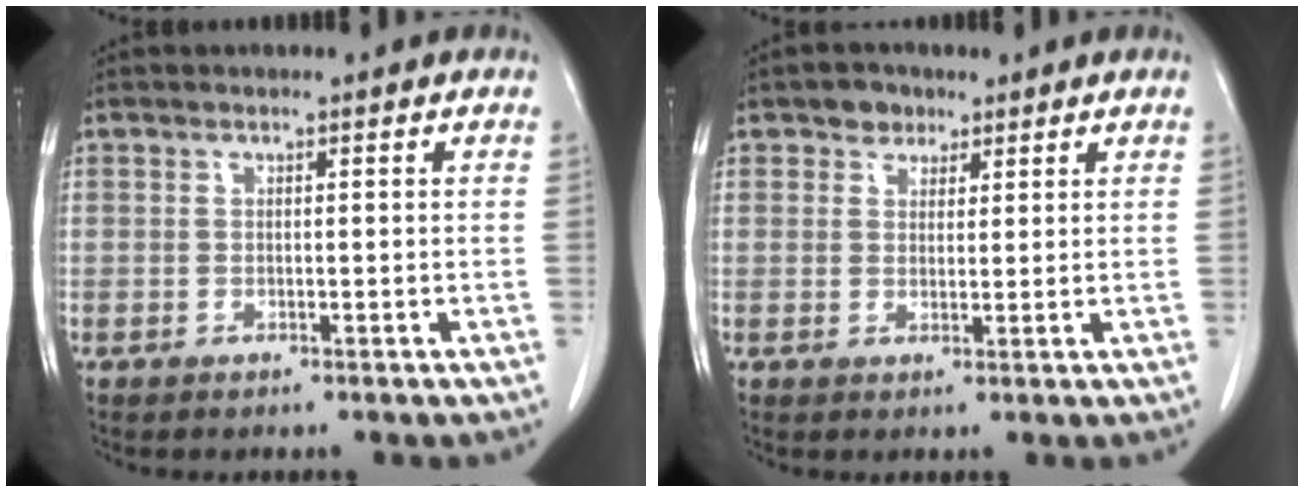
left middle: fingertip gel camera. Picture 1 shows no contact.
{"total": 2.6, "force": [1.7, 1.9, 0.6], "torque": [-0.010, 0.004, 0.025]}